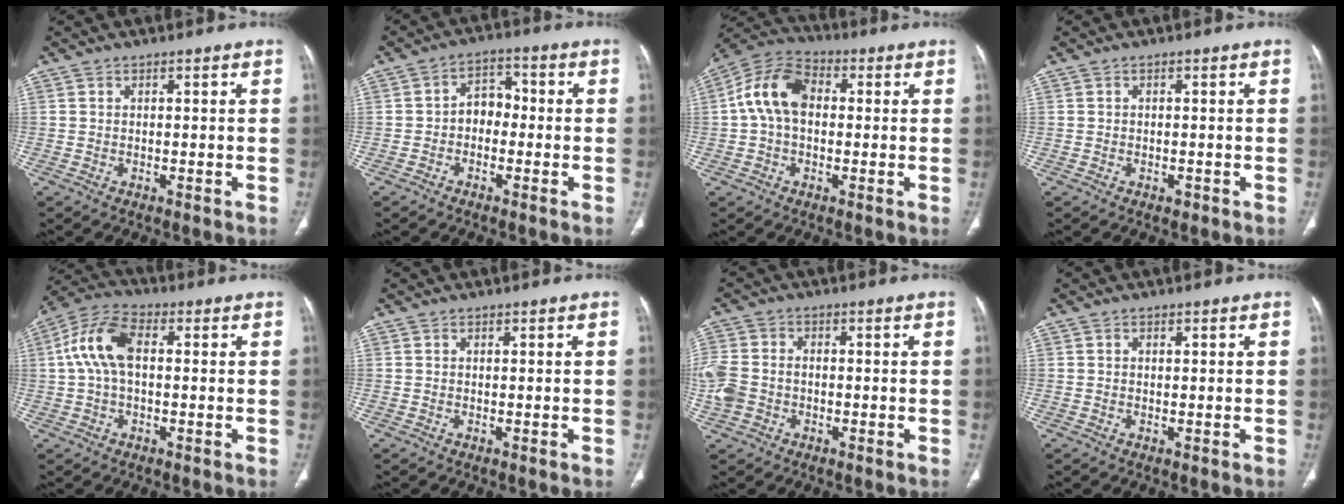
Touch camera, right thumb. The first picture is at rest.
{"total": 5.1, "force": [-1.1, 3.8, 3.2], "torque": [-0.030, 0.028, -0.032]}
{"total": 10.9, "force": [0.7, 7.4, 8.0], "torque": [-0.147, 0.031, 0.002]}
{"total": 0.9, "force": [-0.5, 0.6, 0.4], "torque": [-0.005, 0.001, -0.007]}
{"total": 10.1, "force": [1.0, 5.6, 8.3], "torque": [-0.175, 0.030, 0.013]}
{"total": 0.0}
{"total": 7.6, "force": [-1.7, 6.0, 4.3], "torque": [-0.106, 0.013, -0.033]}
{"total": 0.6, "force": [0.2, 0.3, 0.5], "torque": [-0.006, 0.002, 0.003]}